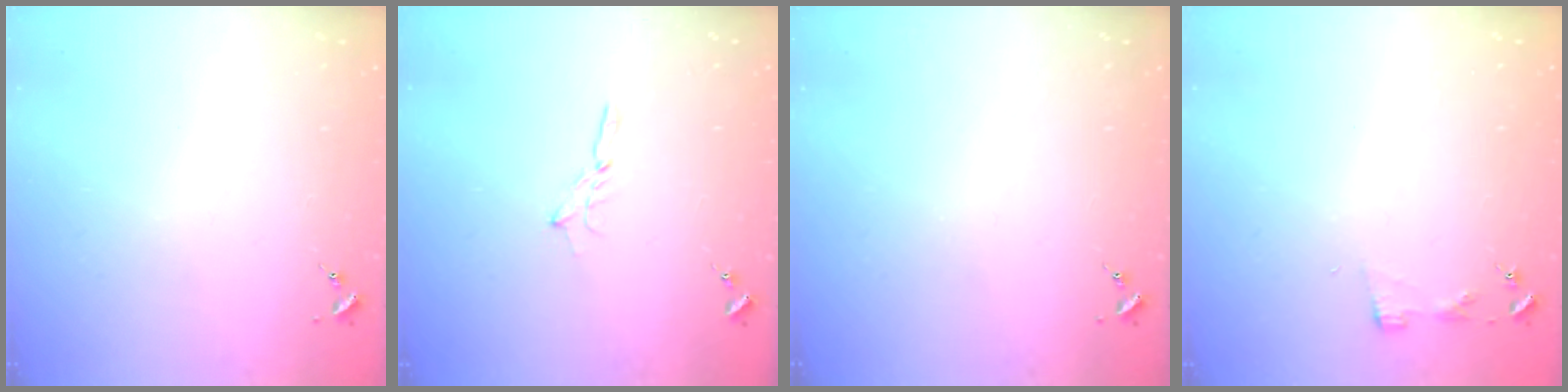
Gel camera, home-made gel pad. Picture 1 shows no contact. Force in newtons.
{"total": 2.0, "press": 2.0, "slide": 0.2}
{"total": 0.0}
{"total": 2.9, "press": 2.9, "slide": 0.3}